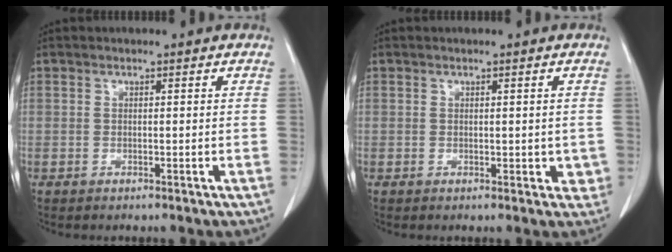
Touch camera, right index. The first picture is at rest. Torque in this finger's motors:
{"motor_torque": [0.07, 0.04, 0.01, 0.01]}